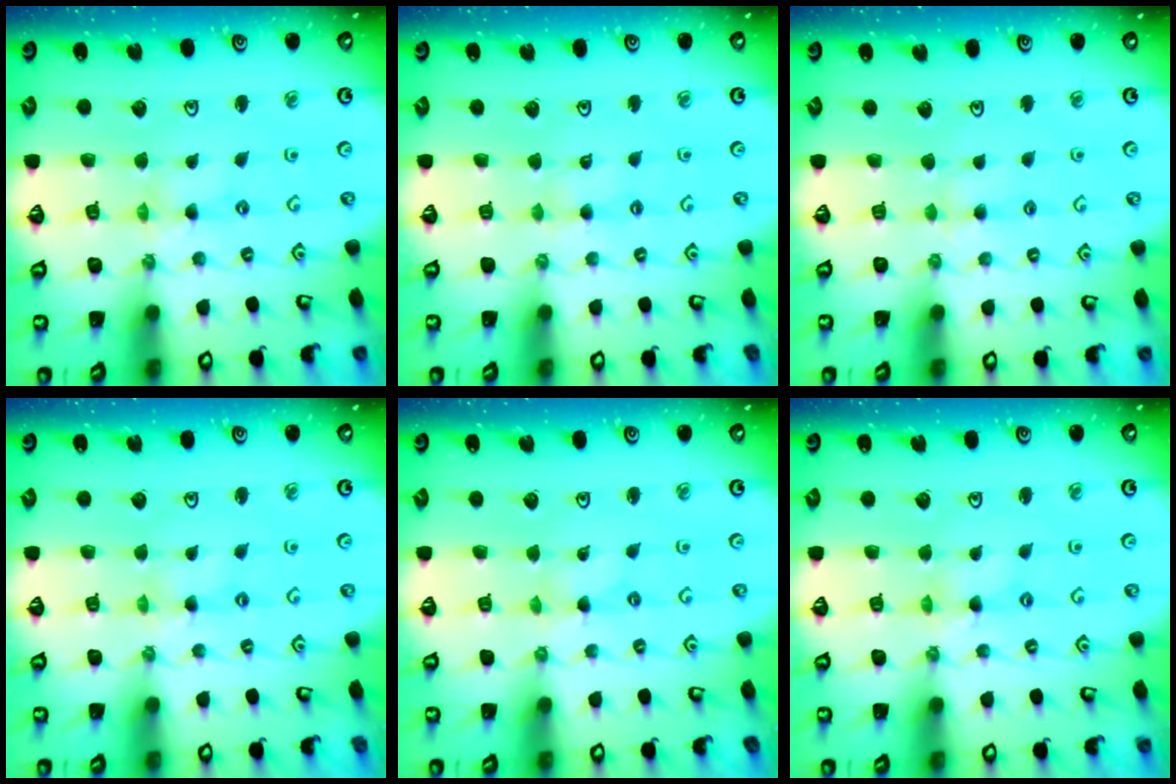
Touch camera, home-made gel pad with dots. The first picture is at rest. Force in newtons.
{"total": 2.0, "press": 2.0, "slide": 0.3}
{"total": 3.0, "press": 3.0, "slide": 0.4}
{"total": 0.0}
{"total": 0.0}
{"total": 0.7, "press": 0.7, "slide": 0.1}